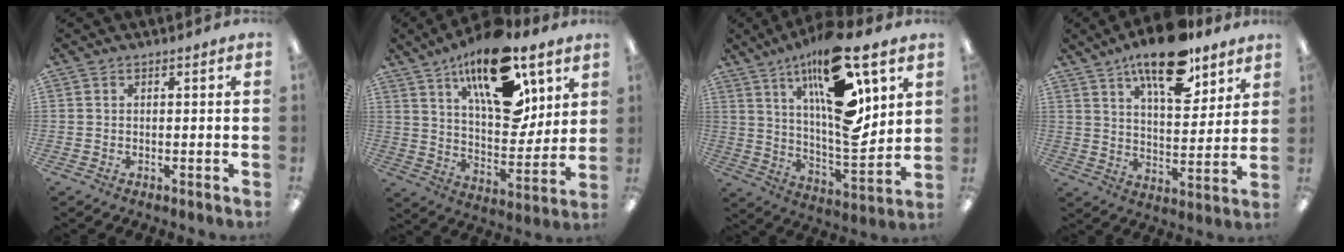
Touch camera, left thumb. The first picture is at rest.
{"total": 22.3, "force": [13.1, 10.4, 14.8], "torque": [-0.219, -0.073, 0.219]}
{"total": 22.3, "force": [11.8, 7.2, 17.5], "torque": [-0.292, -0.074, 0.185]}
{"total": 16.6, "force": [11.5, 6.5, 10.0], "torque": [-0.148, -0.058, 0.191]}